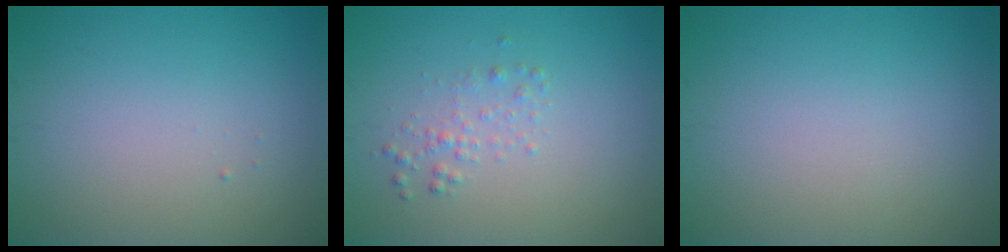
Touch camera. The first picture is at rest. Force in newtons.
{"total": 1.3, "press": 1.3, "slide": 0.0}
{"total": 0.0}